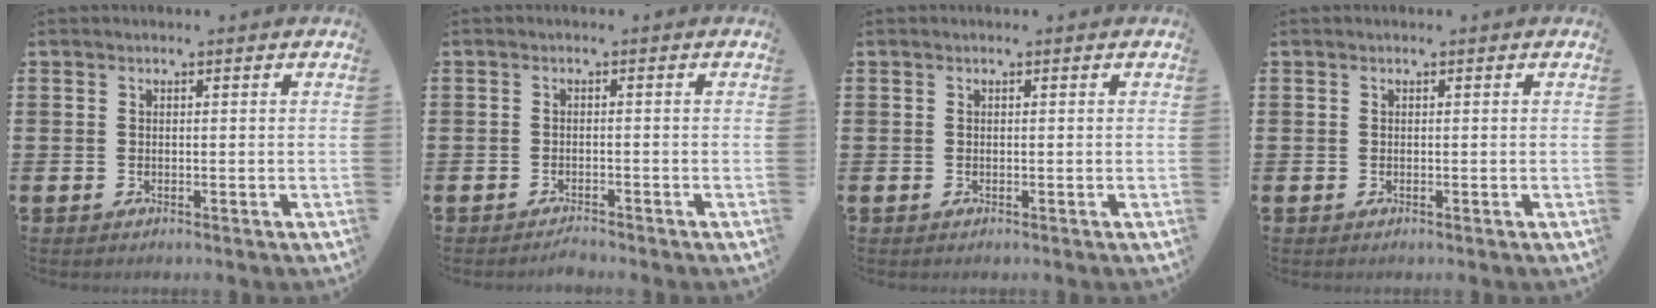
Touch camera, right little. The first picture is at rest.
{"total": 1.2, "force": [-1.2, 0.0, 0.1], "torque": [-0.005, 0.001, -0.024]}
{"total": 0.0}
{"total": 0.0}